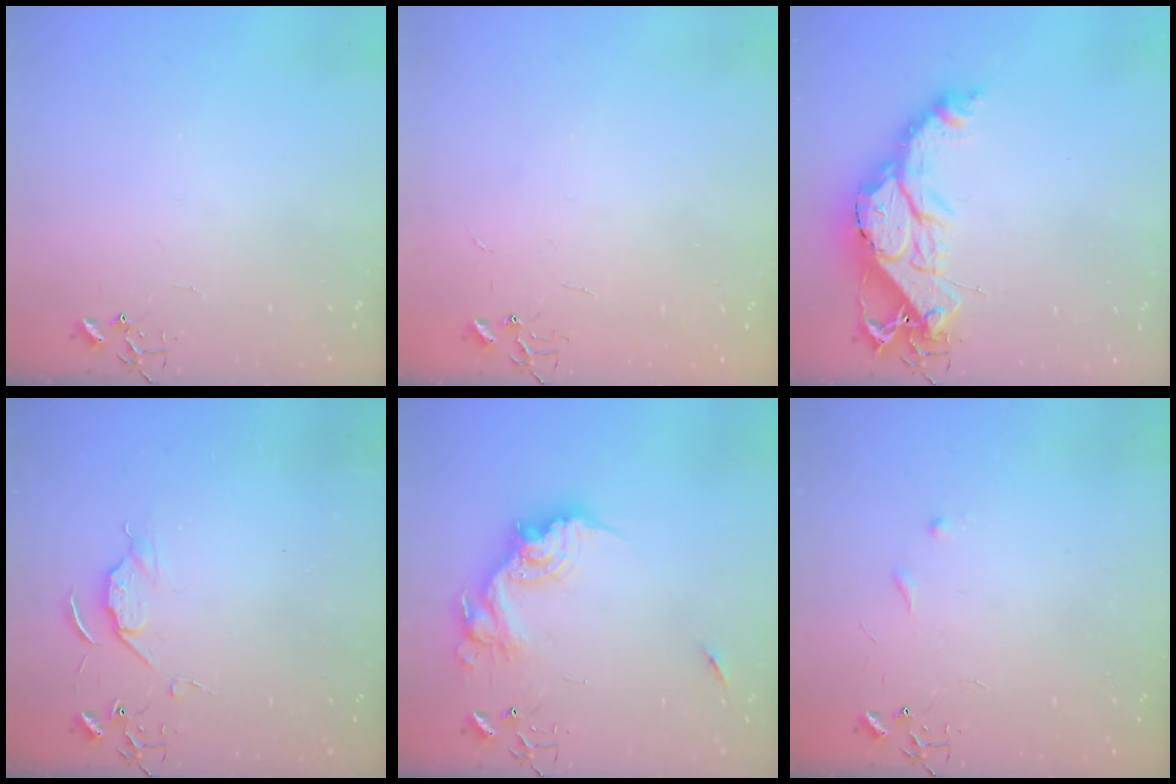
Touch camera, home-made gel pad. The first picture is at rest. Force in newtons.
{"total": 2.2, "press": 2.2, "slide": 0.3}
{"total": 18.0, "press": 17.9, "slide": 1.7}
{"total": 5.2, "press": 5.2, "slide": 0.7}
{"total": 17.5, "press": 17.4, "slide": 1.9}
{"total": 5.3, "press": 5.2, "slide": 0.7}